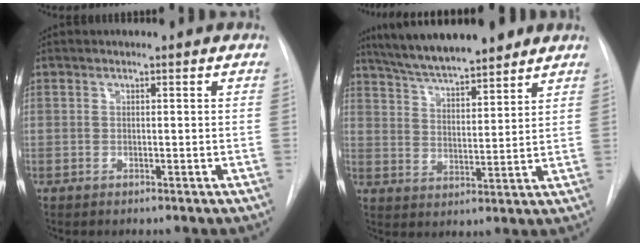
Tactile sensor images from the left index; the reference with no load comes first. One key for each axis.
{"total": 13.6, "fx": 11.7, "fy": 1.9, "fz": 6.6, "tx": -0.110, "ty": 0.015, "tz": 0.196}